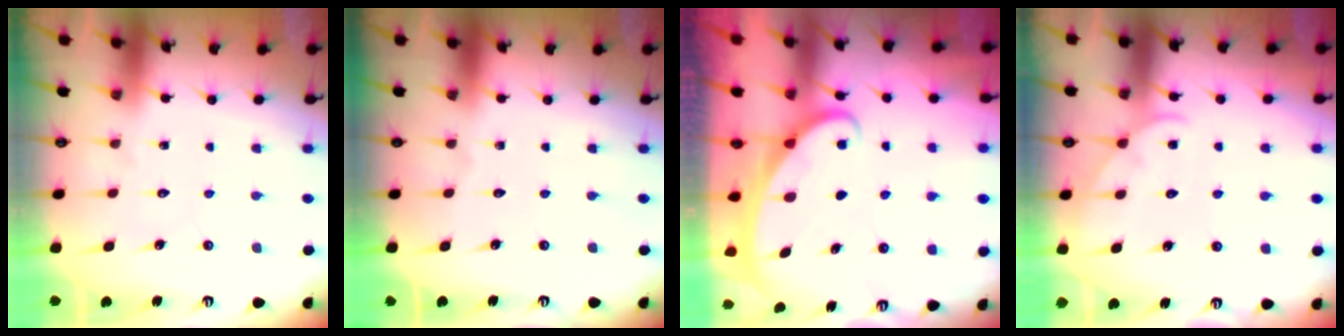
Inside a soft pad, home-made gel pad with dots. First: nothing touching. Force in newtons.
{"total": 0.0}
{"total": 2.2, "press": 2.2, "slide": 0.3}
{"total": 3.1, "press": 3.0, "slide": 0.3}